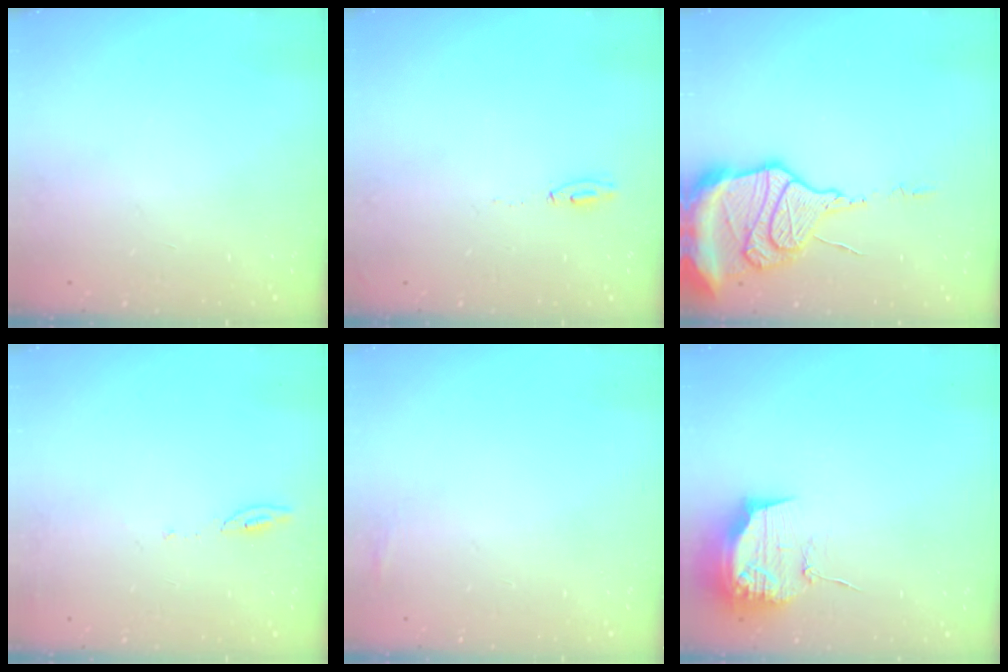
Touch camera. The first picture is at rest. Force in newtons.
{"total": 16.2, "press": 5.8, "slide": 15.1}
{"total": 18.9, "press": 18.8, "slide": 1.8}
{"total": 4.8, "press": 4.8, "slide": 0.6}
{"total": 9.7, "press": 4.2, "slide": 8.8}
{"total": 15.6, "press": 15.6, "slide": 0.1}